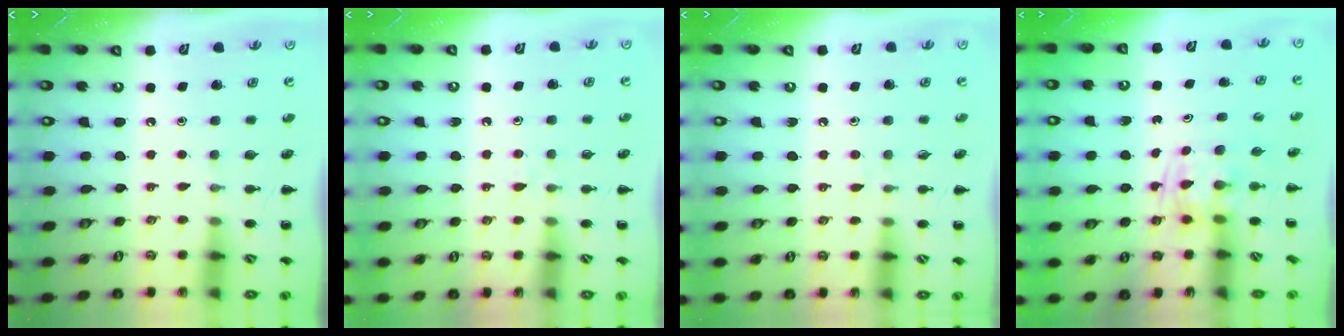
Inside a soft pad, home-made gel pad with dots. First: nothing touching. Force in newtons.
{"total": 3.0, "press": 2.7, "slide": 1.2}
{"total": 3.9, "press": 3.5, "slide": 1.8}
{"total": 1.2, "press": 1.0, "slide": 0.7}